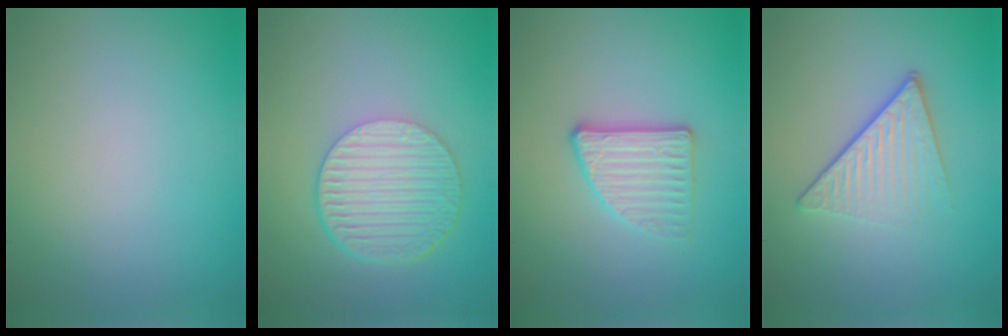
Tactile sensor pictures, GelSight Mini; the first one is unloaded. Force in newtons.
{"total": 6.5, "press": 4.5, "slide": 4.7}
{"total": 2.7, "press": 2.6, "slide": 0.8}
{"total": 4.2, "press": 2.9, "slide": 3.1}